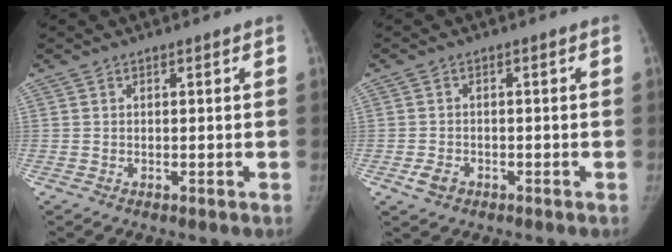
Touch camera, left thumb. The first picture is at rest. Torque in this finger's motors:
{"motor_torque": [-0.08, 0.07, 0.29, -0.21, 0.10]}